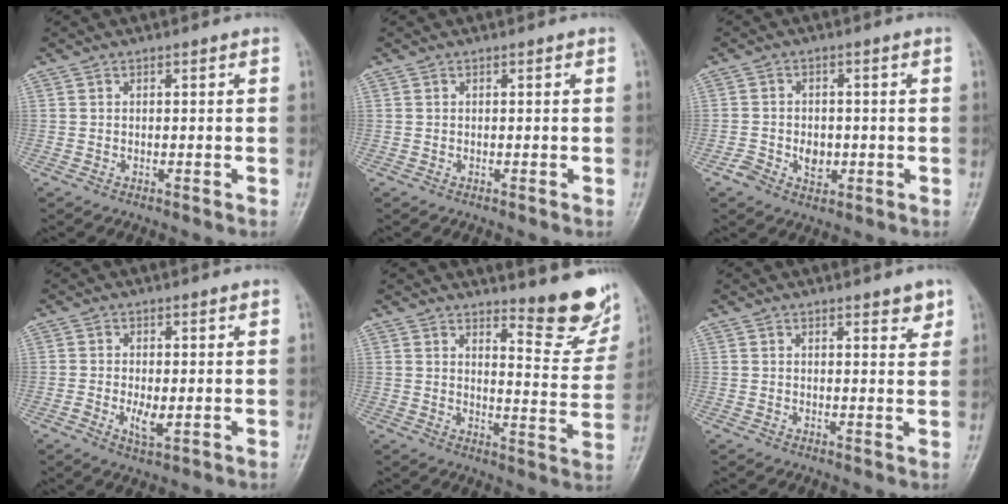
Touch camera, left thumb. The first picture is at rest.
{"total": 0.0}
{"total": 4.7, "force": [-1.4, 3.6, 2.7], "torque": [-0.031, 0.007, -0.020]}
{"total": 3.6, "force": [-0.6, 1.6, 3.1], "torque": [-0.055, -0.009, -0.010]}
{"total": 10.8, "force": [9.2, 2.3, 5.2], "torque": [-0.039, -0.093, 0.115]}
{"total": 3.1, "force": [2.2, 1.0, 2.0], "torque": [-0.013, -0.013, 0.026]}